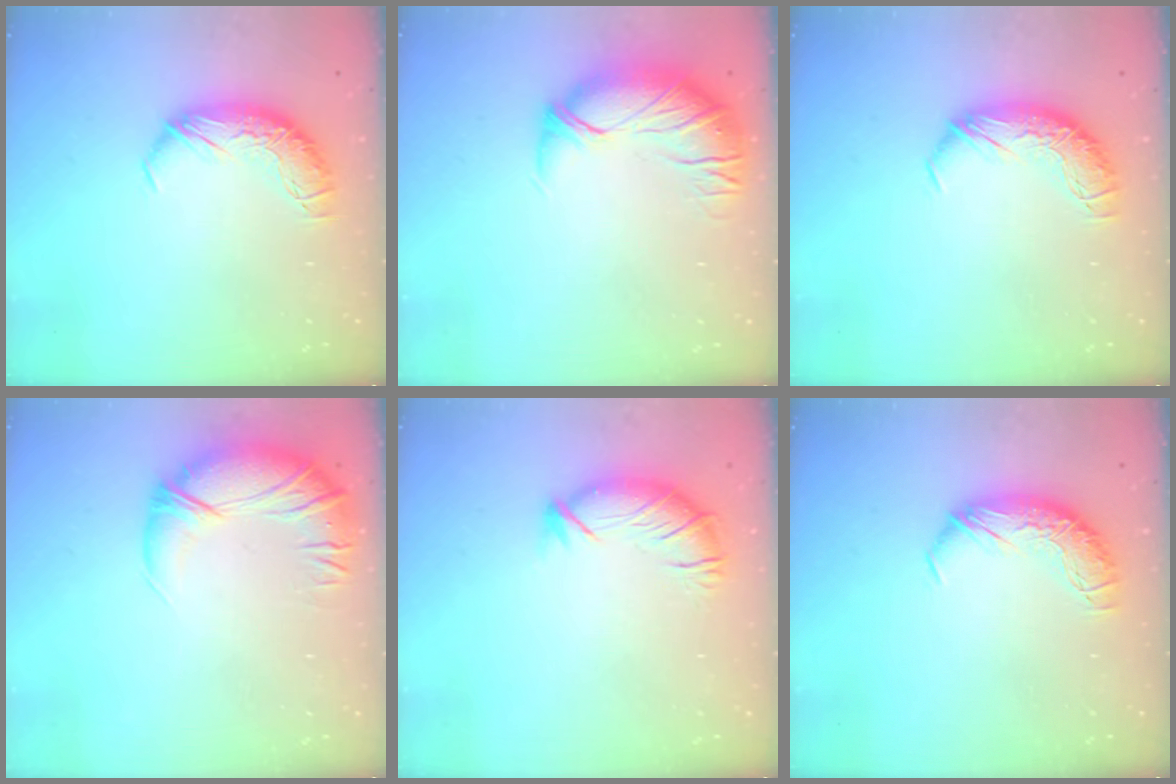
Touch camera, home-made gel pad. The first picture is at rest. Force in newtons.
{"total": 2.9, "press": 1.6, "slide": 2.3}
{"total": 0.0}
{"total": 2.9, "press": 0.2, "slide": 2.9}
{"total": 2.9, "press": 2.0, "slide": 2.2}
{"total": 0.0}